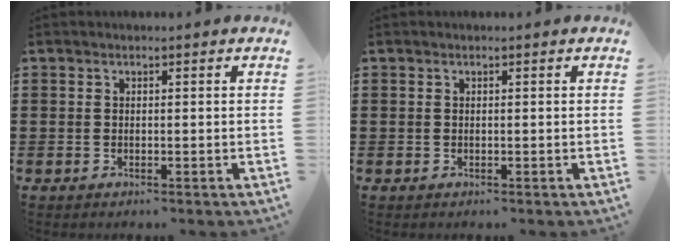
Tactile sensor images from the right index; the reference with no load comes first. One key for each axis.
{"total": 0.0}